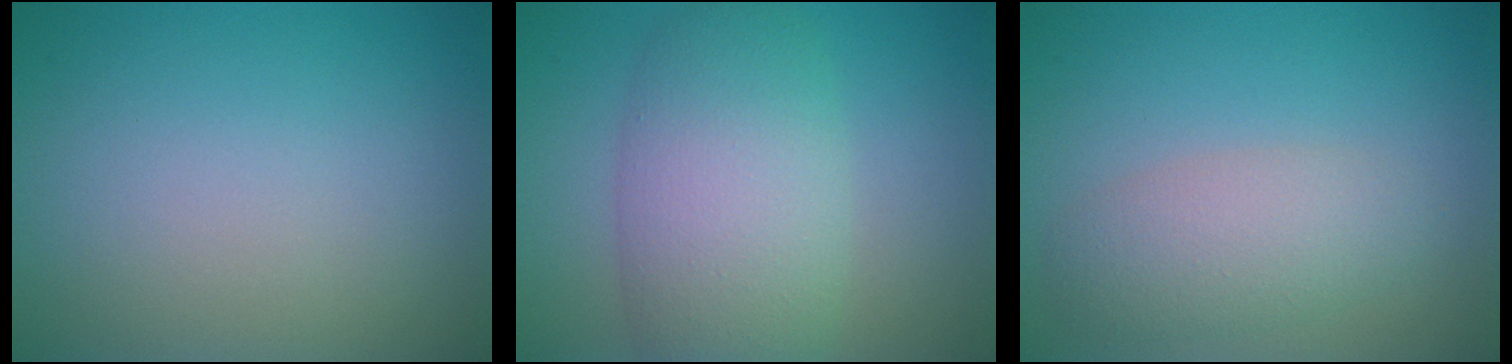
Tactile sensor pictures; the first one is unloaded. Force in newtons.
{"total": 7.3, "press": 7.3, "slide": 0.3}
{"total": 3.5, "press": 3.5, "slide": 0.1}